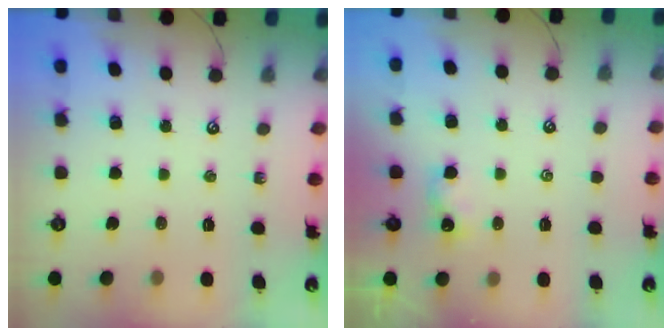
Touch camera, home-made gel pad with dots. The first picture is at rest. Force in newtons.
{"total": 0.9, "press": 0.9, "slide": 0.3}